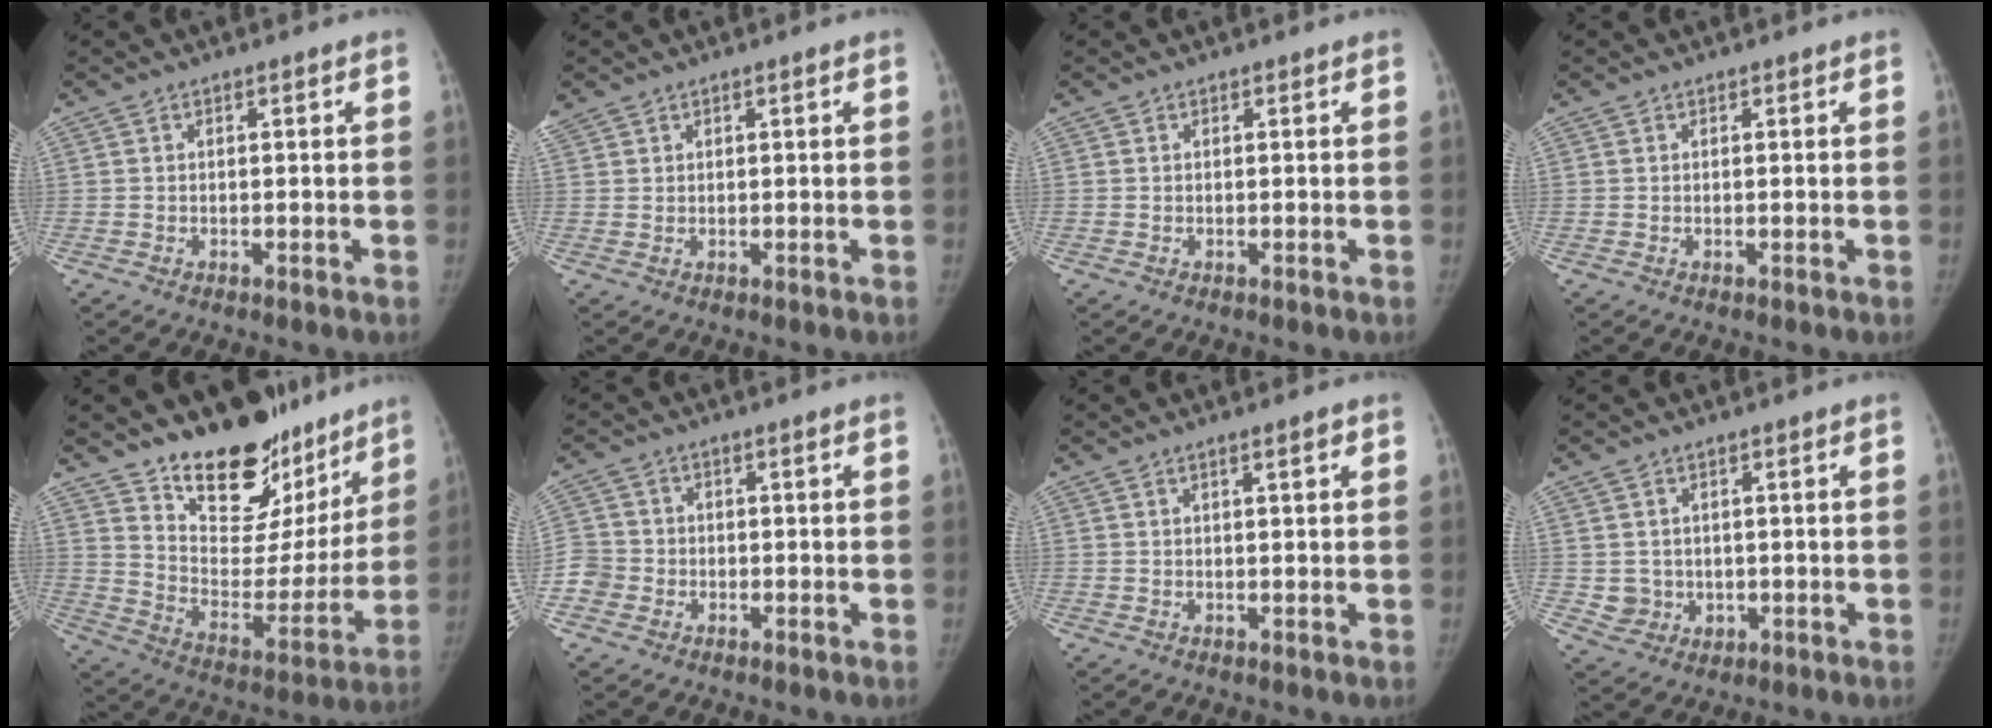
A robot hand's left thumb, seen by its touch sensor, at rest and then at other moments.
{"total": 2.1, "force": [1.5, 1.5, 0.4], "torque": [-0.006, 0.013, 0.034]}
{"total": 0.0}
{"total": 0.0}
{"total": 23.7, "force": [18.0, 11.8, 10.0], "torque": [-0.098, -0.114, 0.275]}
{"total": 4.2, "force": [-1.6, 3.8, 0.5], "torque": [0.009, 0.014, -0.038]}
{"total": 1.5, "force": [0.8, 0.1, 1.3], "torque": [-0.019, -0.001, 0.011]}
{"total": 4.2, "force": [0.4, 4.0, 1.2], "torque": [-0.004, -0.003, 0.017]}